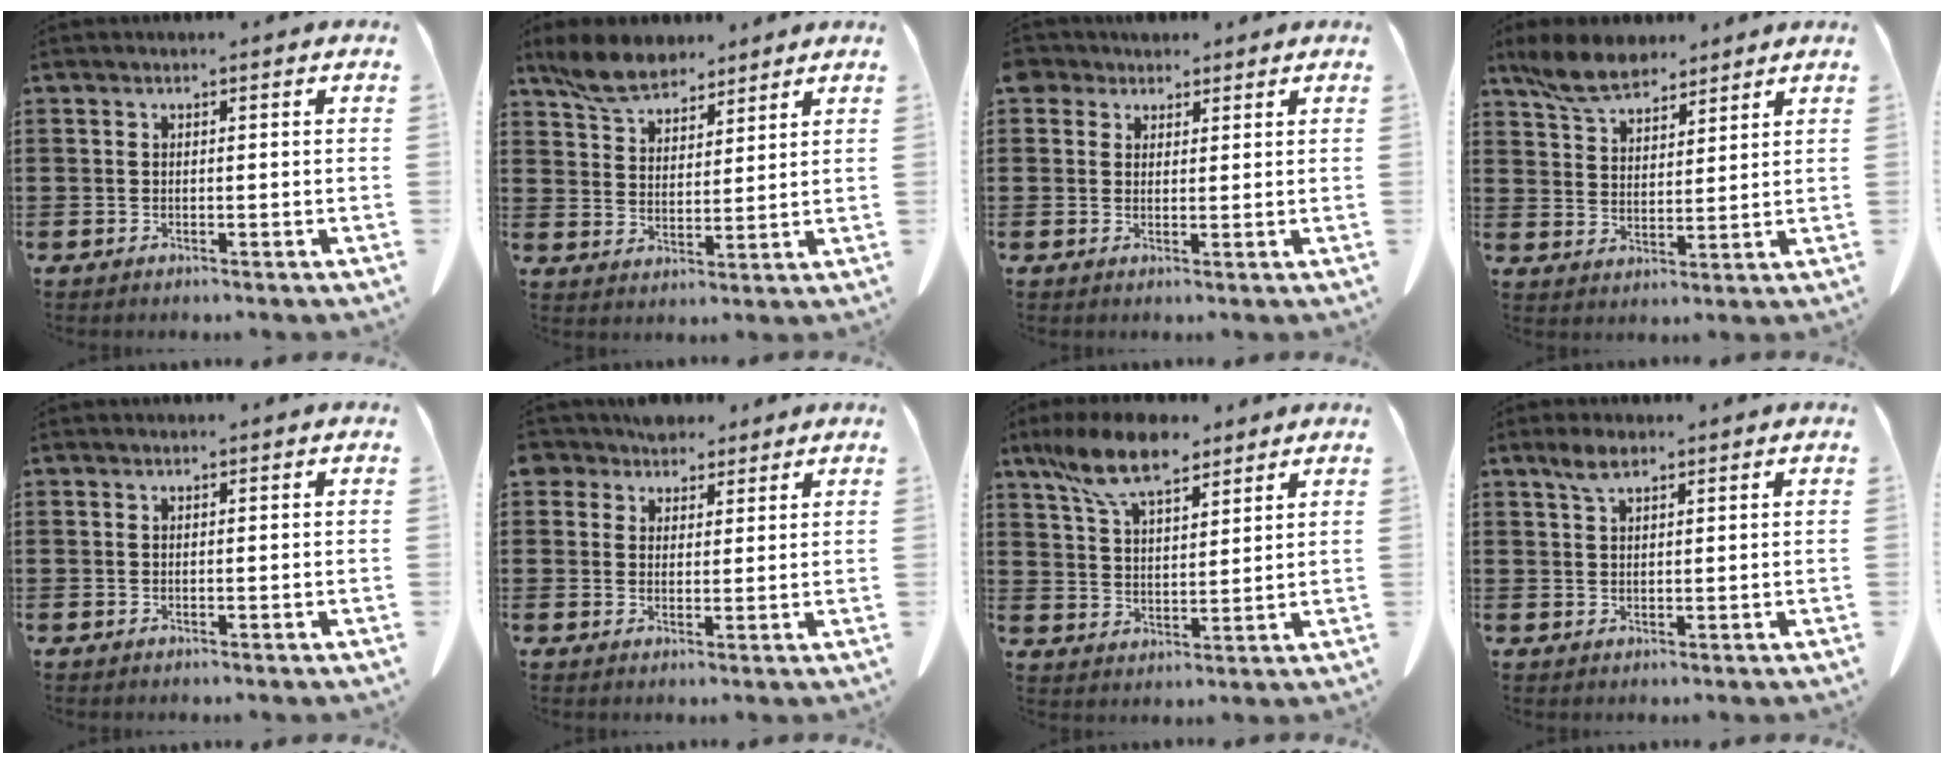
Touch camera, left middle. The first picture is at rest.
{"total": 7.1, "force": [6.1, 2.6, 2.4], "torque": [-0.069, -0.008, 0.116]}
{"total": 3.1, "force": [2.4, 1.8, 0.6], "torque": [-0.013, 0.005, 0.046]}
{"total": 7.2, "force": [6.2, 2.6, 2.8], "torque": [-0.076, -0.005, 0.118]}
{"total": 0.0}
{"total": 4.7, "force": [3.9, 2.5, 0.9], "torque": [-0.027, 0.001, 0.074]}
{"total": 10.3, "force": [7.7, 3.6, 5.9], "torque": [-0.135, -0.008, 0.144]}
{"total": 3.2, "force": [2.2, 1.2, 2.1], "torque": [-0.046, 0.004, 0.040]}